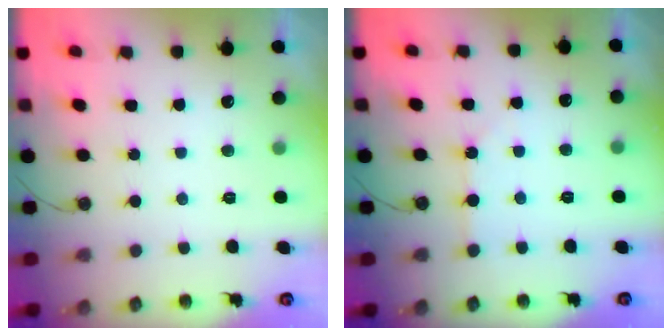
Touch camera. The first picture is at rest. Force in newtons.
{"total": 2.2, "press": 2.1, "slide": 0.3}